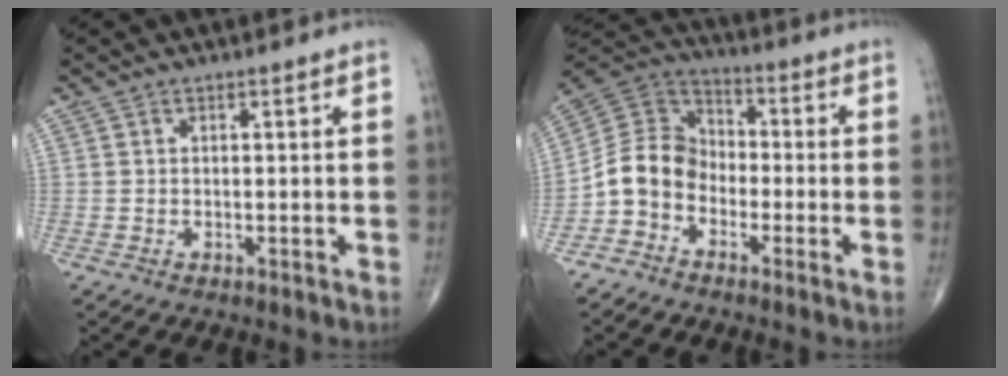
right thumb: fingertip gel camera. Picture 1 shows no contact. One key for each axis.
{"total": 9.5, "fx": -3.7, "fy": 7.4, "fz": 4.5, "tx": -0.073, "ty": 0.056, "tz": -0.088}